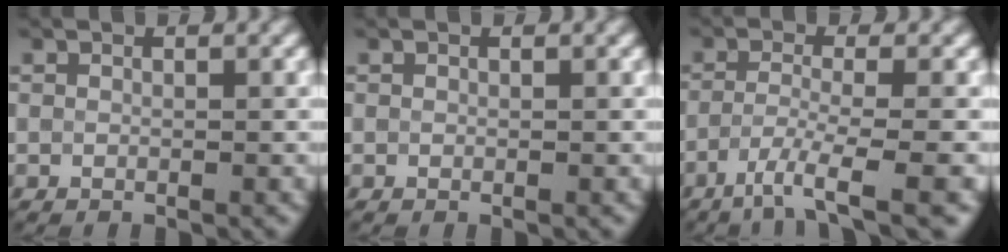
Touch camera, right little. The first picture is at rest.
{"total": 0.0}
{"total": 5.1, "force": [-2.7, 0.9, 4.2], "torque": [-0.069, -0.006, -0.055]}